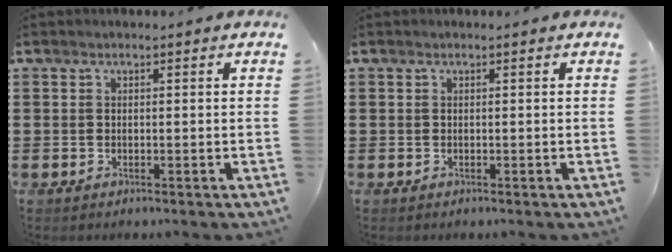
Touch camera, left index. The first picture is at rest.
{"total": 0.0}